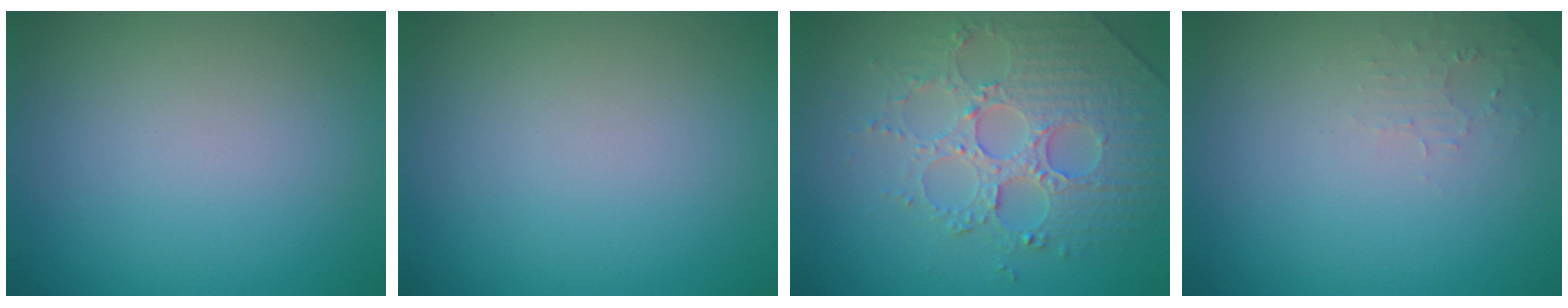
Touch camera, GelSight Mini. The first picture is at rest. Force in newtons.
{"total": 0.0}
{"total": 4.4, "press": 4.3, "slide": 1.0}
{"total": 1.3, "press": 1.2, "slide": 0.3}